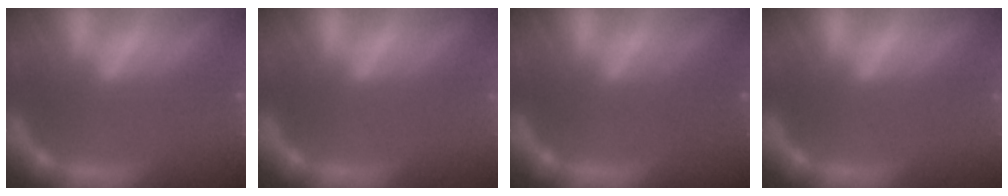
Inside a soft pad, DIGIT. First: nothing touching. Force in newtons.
{"total": 0.0}
{"total": 1.9}
{"total": 0.0}